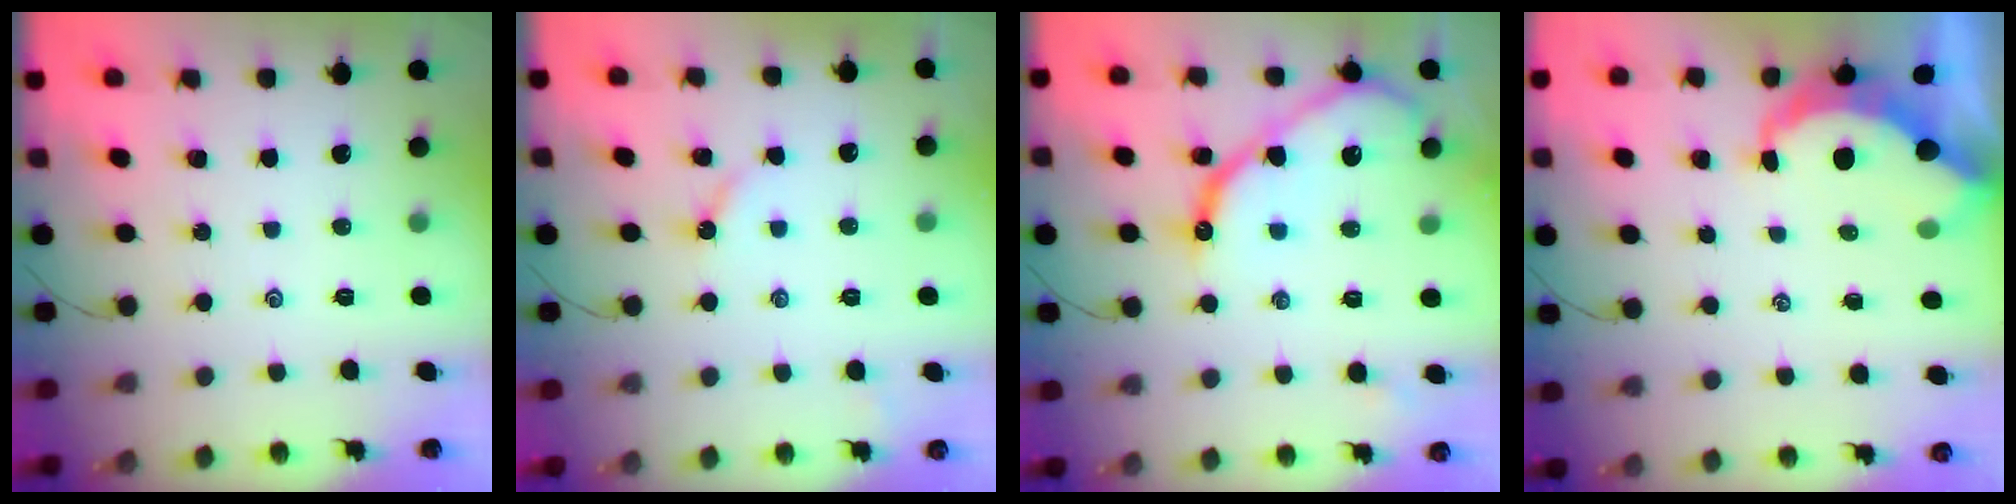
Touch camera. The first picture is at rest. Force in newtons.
{"total": 2.8, "press": 2.8, "slide": 0.2}
{"total": 13.1, "press": 13.1, "slide": 0.5}
{"total": 6.8, "press": 6.7, "slide": 0.9}